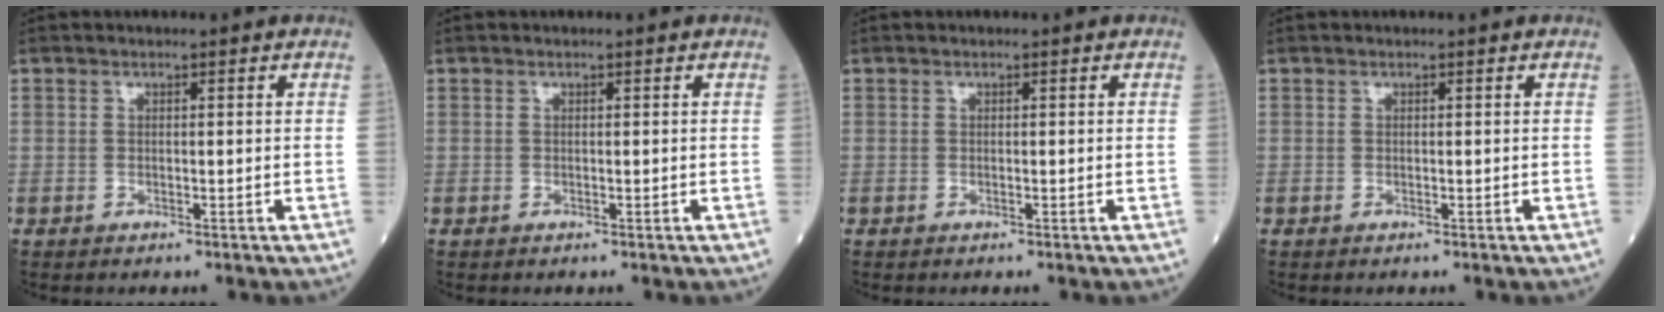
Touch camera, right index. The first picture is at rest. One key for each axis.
{"total": 0.0}
{"total": 0.0}
{"total": 0.0}